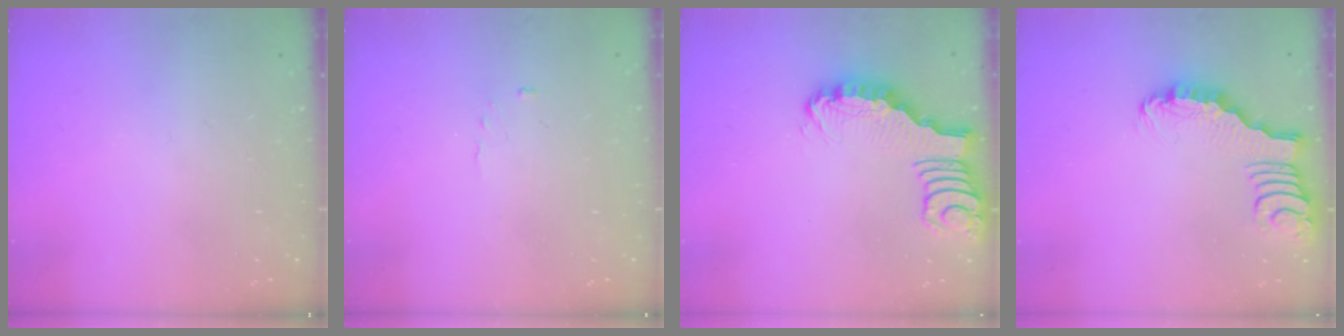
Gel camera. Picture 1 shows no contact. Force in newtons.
{"total": 2.6, "press": 2.6, "slide": 0.3}
{"total": 2.7, "press": 2.7, "slide": 0.4}
{"total": 2.2, "press": 2.2, "slide": 0.4}